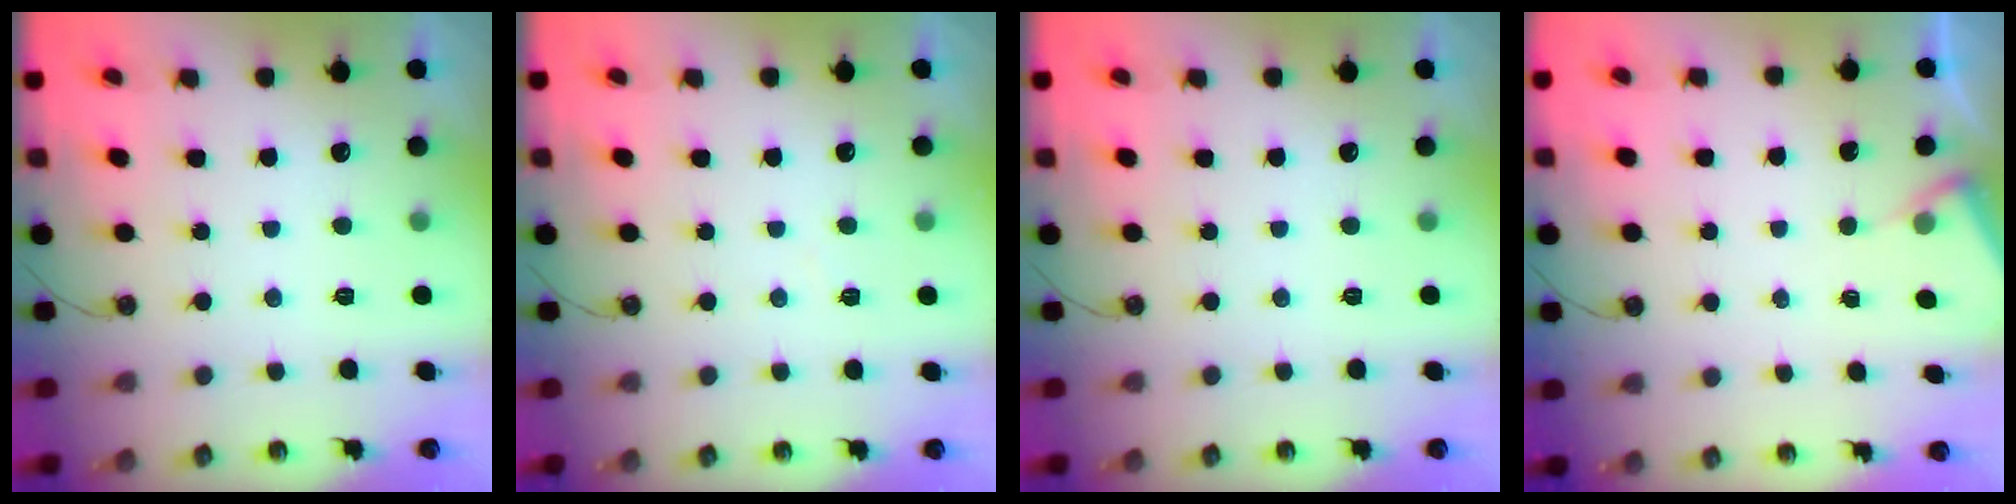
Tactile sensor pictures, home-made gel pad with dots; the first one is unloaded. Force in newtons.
{"total": 3.4, "press": 3.4, "slide": 0.5}
{"total": 0.0}
{"total": 3.3, "press": 3.3, "slide": 0.5}